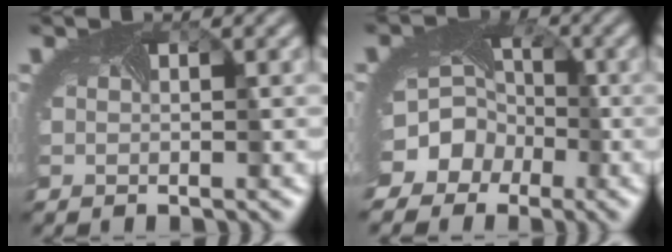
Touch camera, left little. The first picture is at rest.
{"total": 10.3, "force": [-4.1, 8.8, 3.7], "torque": [-0.078, -0.013, -0.083]}